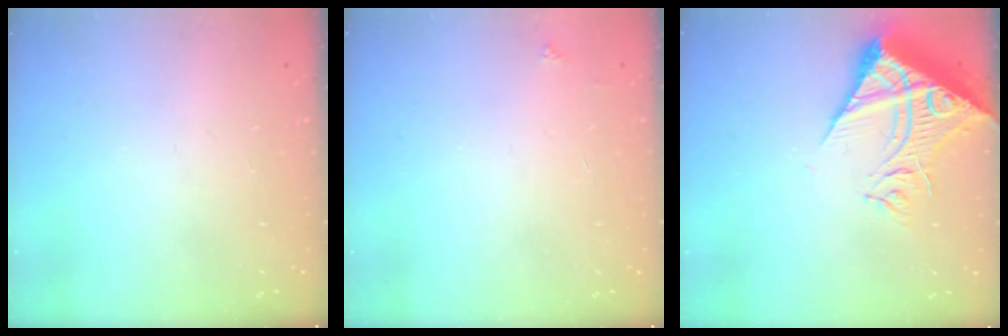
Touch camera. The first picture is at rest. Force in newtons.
{"total": 2.0, "press": 2.0, "slide": 0.3}
{"total": 14.2, "press": 14.1, "slide": 1.9}